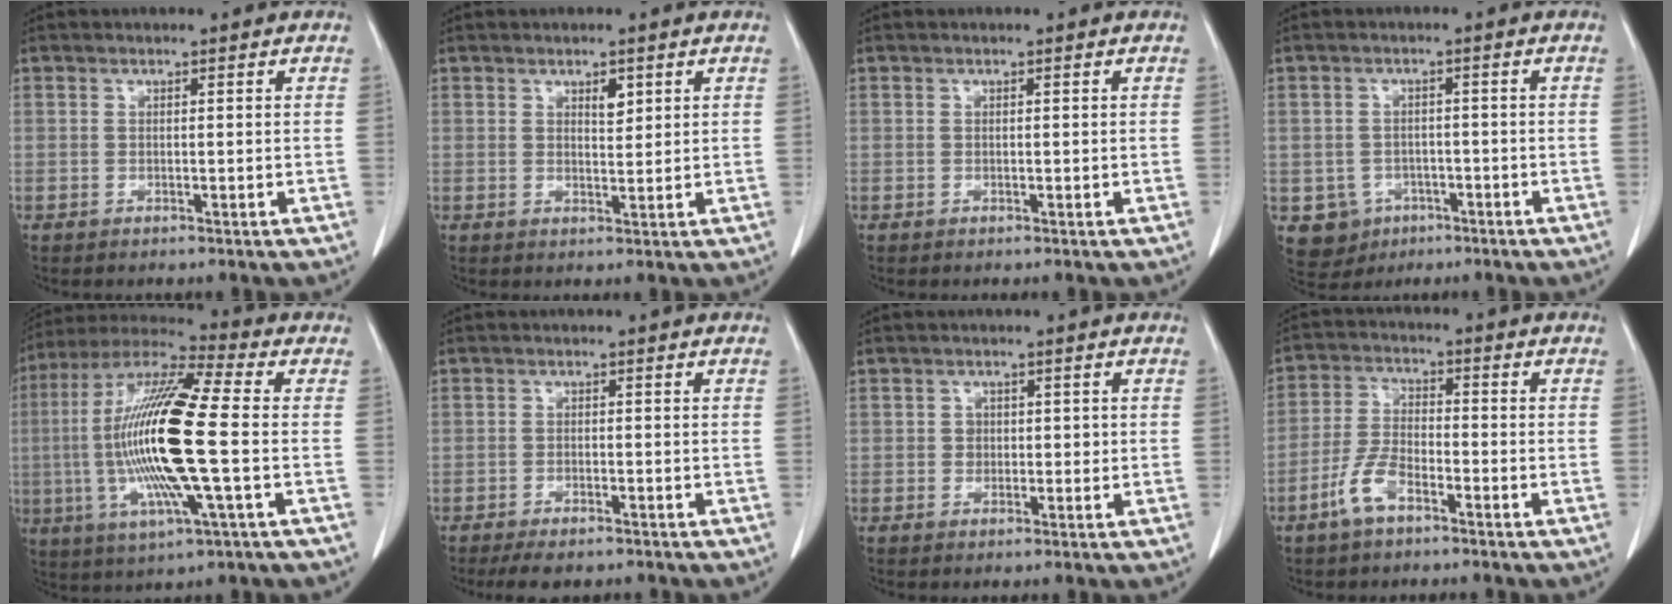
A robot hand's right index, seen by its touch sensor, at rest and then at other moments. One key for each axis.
{"total": 2.1, "fx": 1.1, "fy": 0.9, "fz": 1.5, "tx": -0.022, "ty": -0.005, "tz": 0.020}
{"total": 0.0}
{"total": 5.4, "fx": -2.1, "fy": 4.9, "fz": 0.8, "tx": -0.013, "ty": 0.009, "tz": -0.022}
{"total": 19.9, "fx": -1.8, "fy": 1.6, "fz": 19.7, "tx": -0.407, "ty": -0.005, "tz": -0.041}
{"total": 4.8, "fx": -3.9, "fy": 1.6, "fz": 2.3, "tx": -0.031, "ty": -0.007, "tz": -0.055}
{"total": 2.0, "fx": 0.1, "fy": 1.7, "fz": 0.9, "tx": -0.011, "ty": 0.005, "tz": 0.002}
{"total": 6.1, "fx": -3.7, "fy": 2.3, "fz": 4.3, "tx": -0.098, "ty": 0.003, "tz": -0.073}